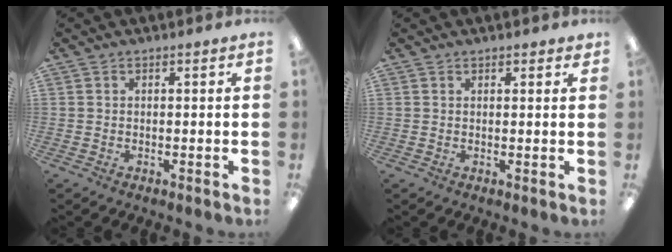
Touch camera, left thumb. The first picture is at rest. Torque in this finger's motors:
{"motor_torque": [-0.13, -0.01, -0.25, 0.00, 0.01]}